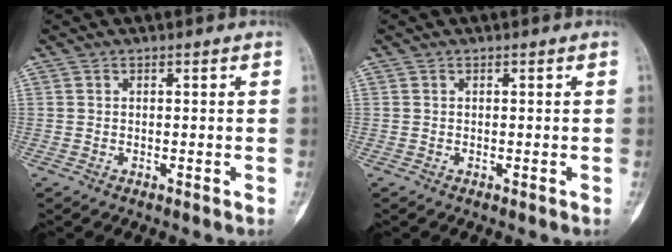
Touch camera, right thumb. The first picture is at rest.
{"total": 0.0}